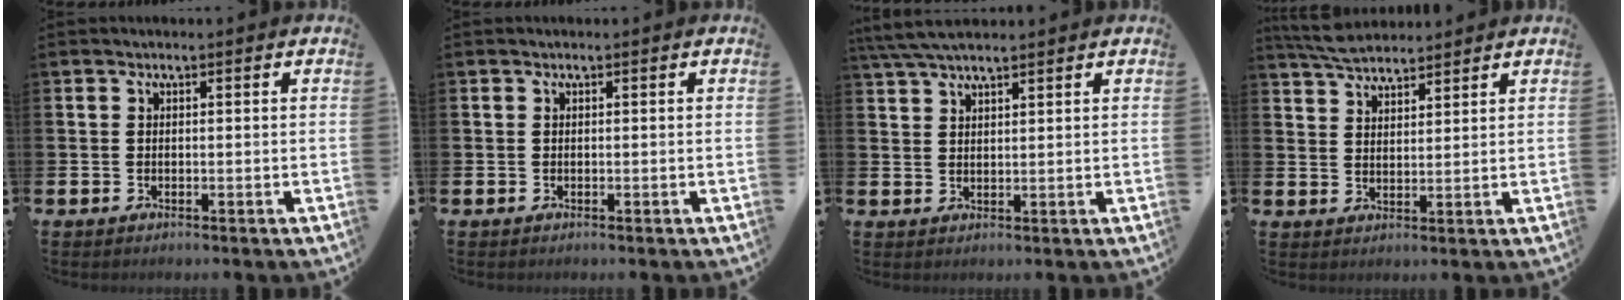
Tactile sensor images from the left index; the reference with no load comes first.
{"total": 0.0}
{"total": 4.8, "force": [4.2, 1.0, 2.1], "torque": [-0.041, -0.012, 0.075]}
{"total": 4.7, "force": [4.6, 0.8, 0.6], "torque": [-0.015, -0.020, 0.084]}